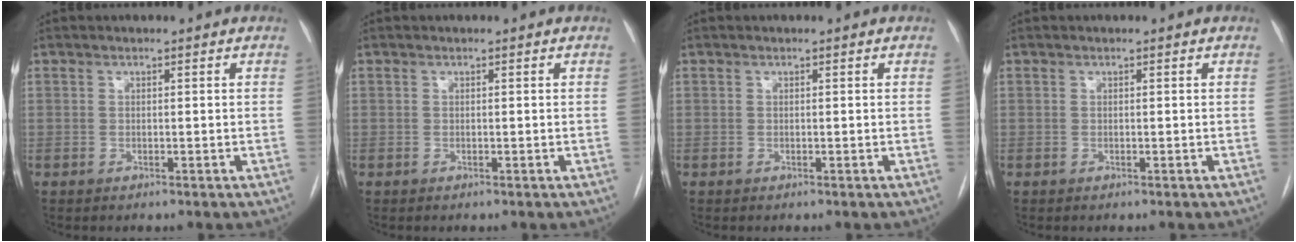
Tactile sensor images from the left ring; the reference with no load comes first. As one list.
[{"total": 0.0}, {"total": 0.0}, {"total": 0.0}]